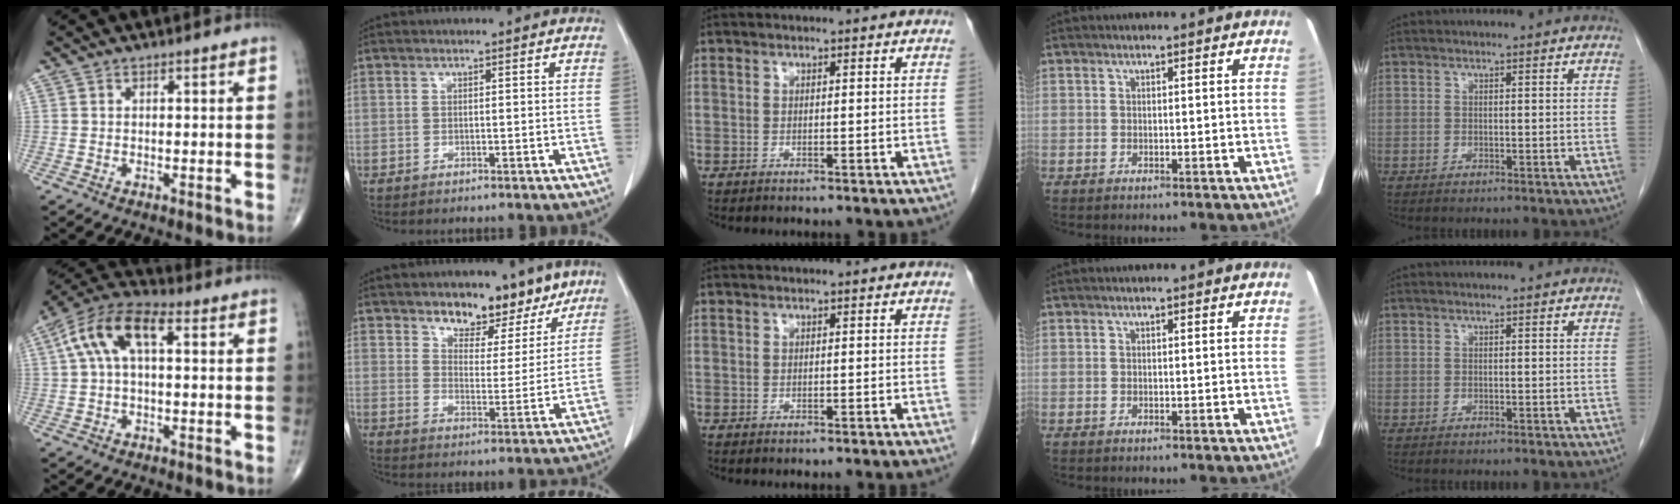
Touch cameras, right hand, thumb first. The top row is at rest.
{"thumb": {"total": 11.7, "force": [2.7, 5.8, 9.9], "torque": [-0.196, 0.040, 0.041]}, "index": {"total": 9.1, "force": [7.1, 4.5, 3.7], "torque": [-0.033, -0.005, 0.108]}}